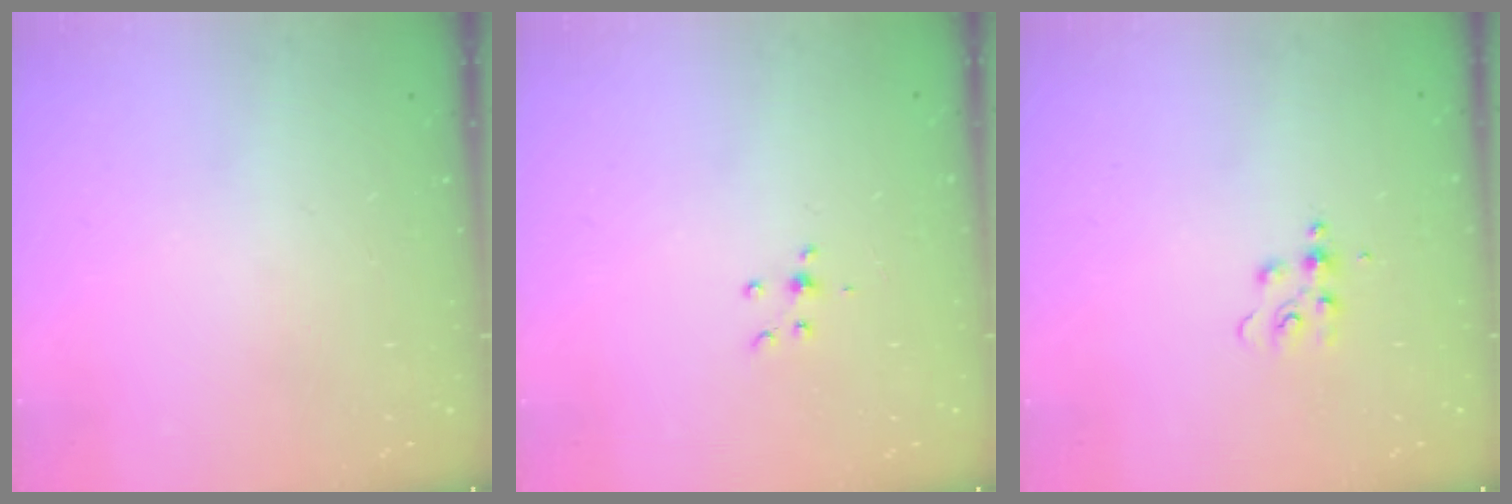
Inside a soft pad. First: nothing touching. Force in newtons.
{"total": 3.7, "press": 3.6, "slide": 0.9}
{"total": 5.7, "press": 5.6, "slide": 0.7}